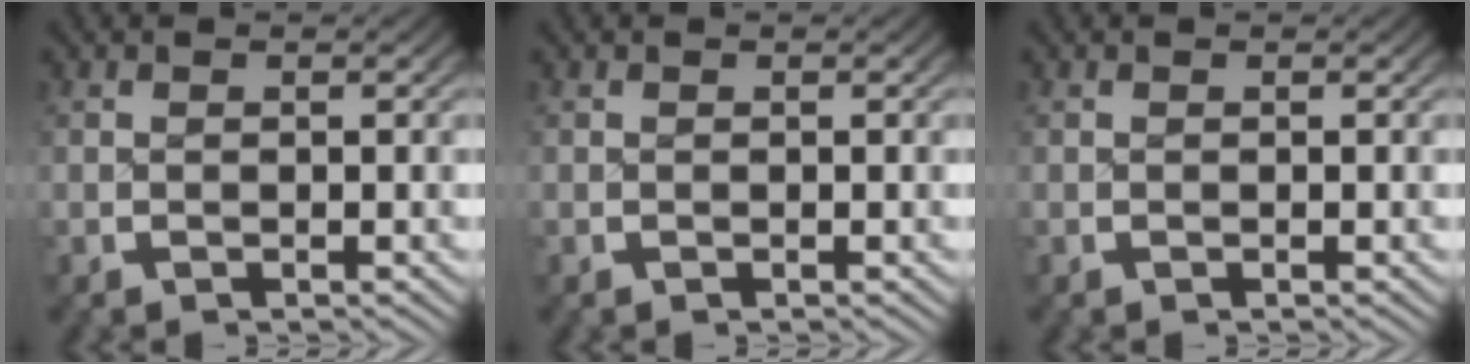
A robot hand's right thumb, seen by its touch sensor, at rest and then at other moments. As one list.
[{"total": 0.0}, {"total": 0.0}]